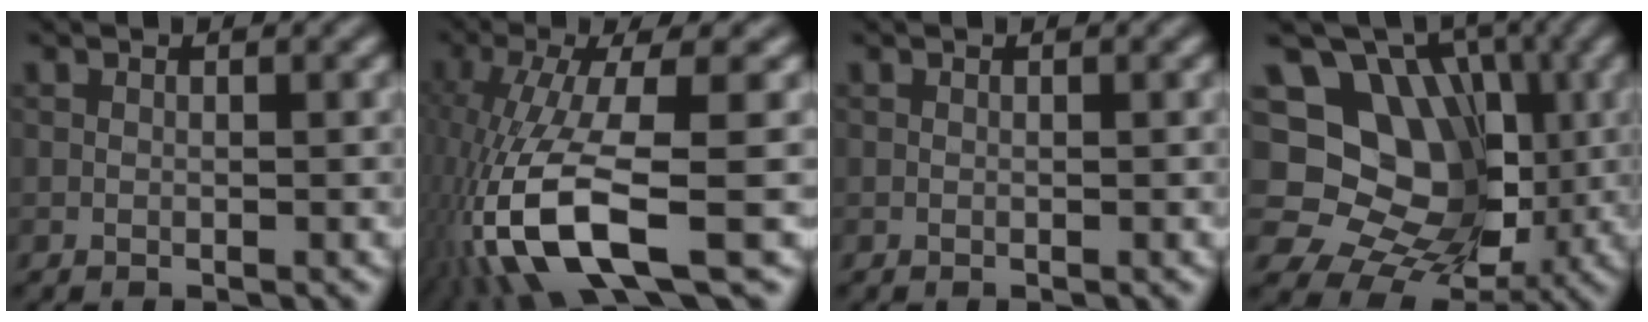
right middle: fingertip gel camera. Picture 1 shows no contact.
{"total": 11.3, "force": [-4.2, 3.5, 9.9], "torque": [-0.223, -0.015, -0.076]}
{"total": 0.0}
{"total": 14.9, "force": [1.3, 12.6, 7.8], "torque": [-0.120, 0.022, 0.003]}